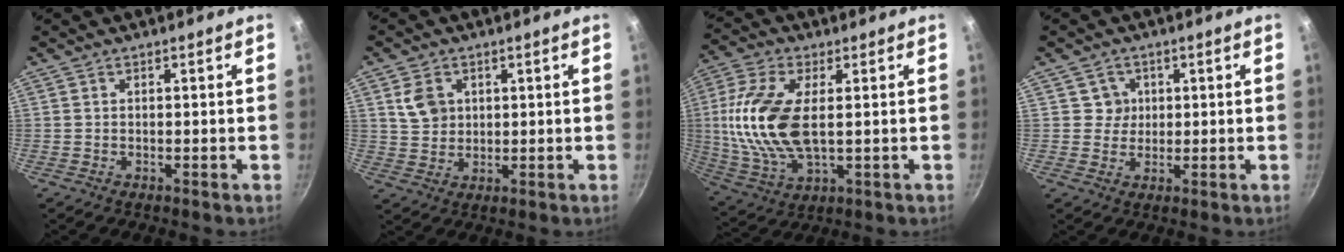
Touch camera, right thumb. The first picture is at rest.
{"total": 5.7, "force": [1.9, 4.6, 2.8], "torque": [-0.031, -0.003, 0.040]}
{"total": 16.7, "force": [1.7, 8.3, 14.4], "torque": [-0.295, -0.002, 0.031]}
{"total": 3.4, "force": [0.9, 3.3, 0.4], "torque": [0.022, 0.002, 0.009]}